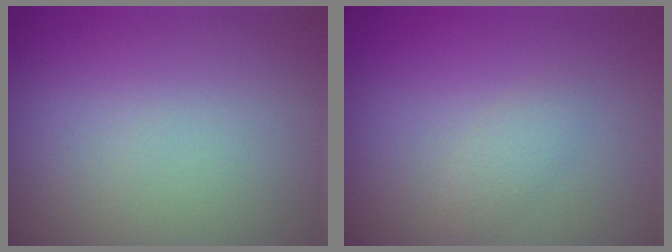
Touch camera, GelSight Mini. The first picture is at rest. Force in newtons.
{"total": 1.3, "press": 1.3, "slide": 0.0}